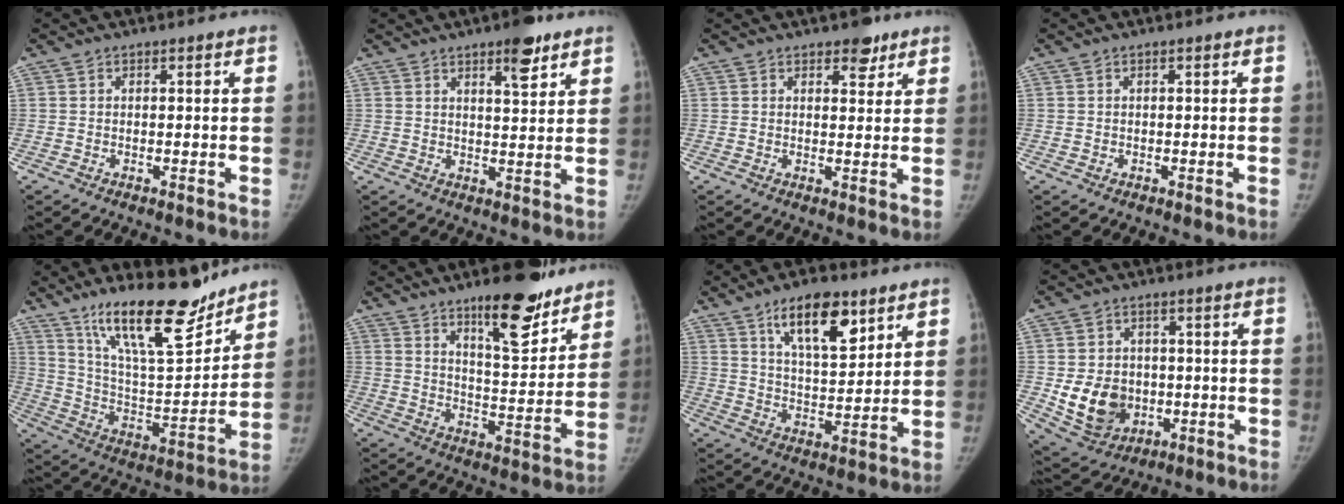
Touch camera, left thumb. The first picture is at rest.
{"total": 6.8, "force": [4.3, 2.0, 4.9], "torque": [-0.056, -0.023, 0.059]}
{"total": 4.1, "force": [2.7, 2.2, 2.1], "torque": [-0.004, -0.014, 0.037]}
{"total": 0.0}
{"total": 21.5, "force": [16.0, 6.2, 13.0], "torque": [-0.177, -0.093, 0.276]}
{"total": 15.6, "force": [10.9, 4.8, 10.1], "torque": [-0.108, -0.076, 0.169]}
{"total": 13.5, "force": [7.8, 5.6, 9.5], "torque": [-0.126, -0.041, 0.133]}
{"total": 11.2, "force": [-1.7, 9.2, 6.0], "torque": [-0.072, -0.001, -0.011]}